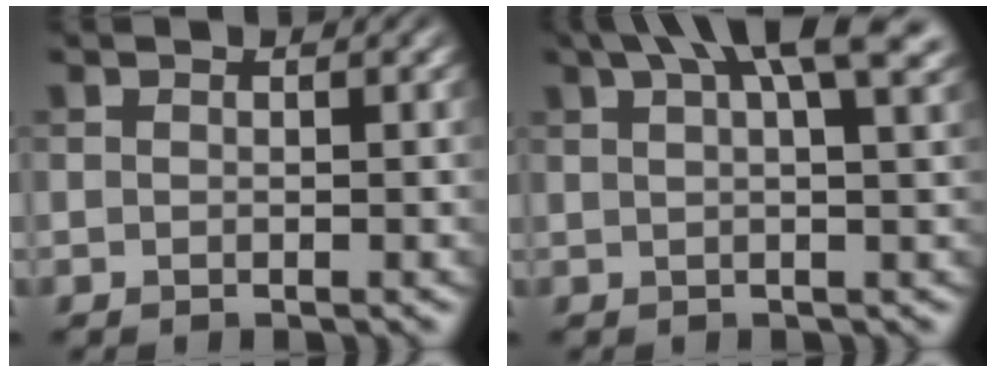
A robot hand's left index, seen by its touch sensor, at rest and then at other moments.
{"total": 9.3, "force": [5.5, 2.6, 7.0], "torque": [-0.086, 0.032, 0.064]}